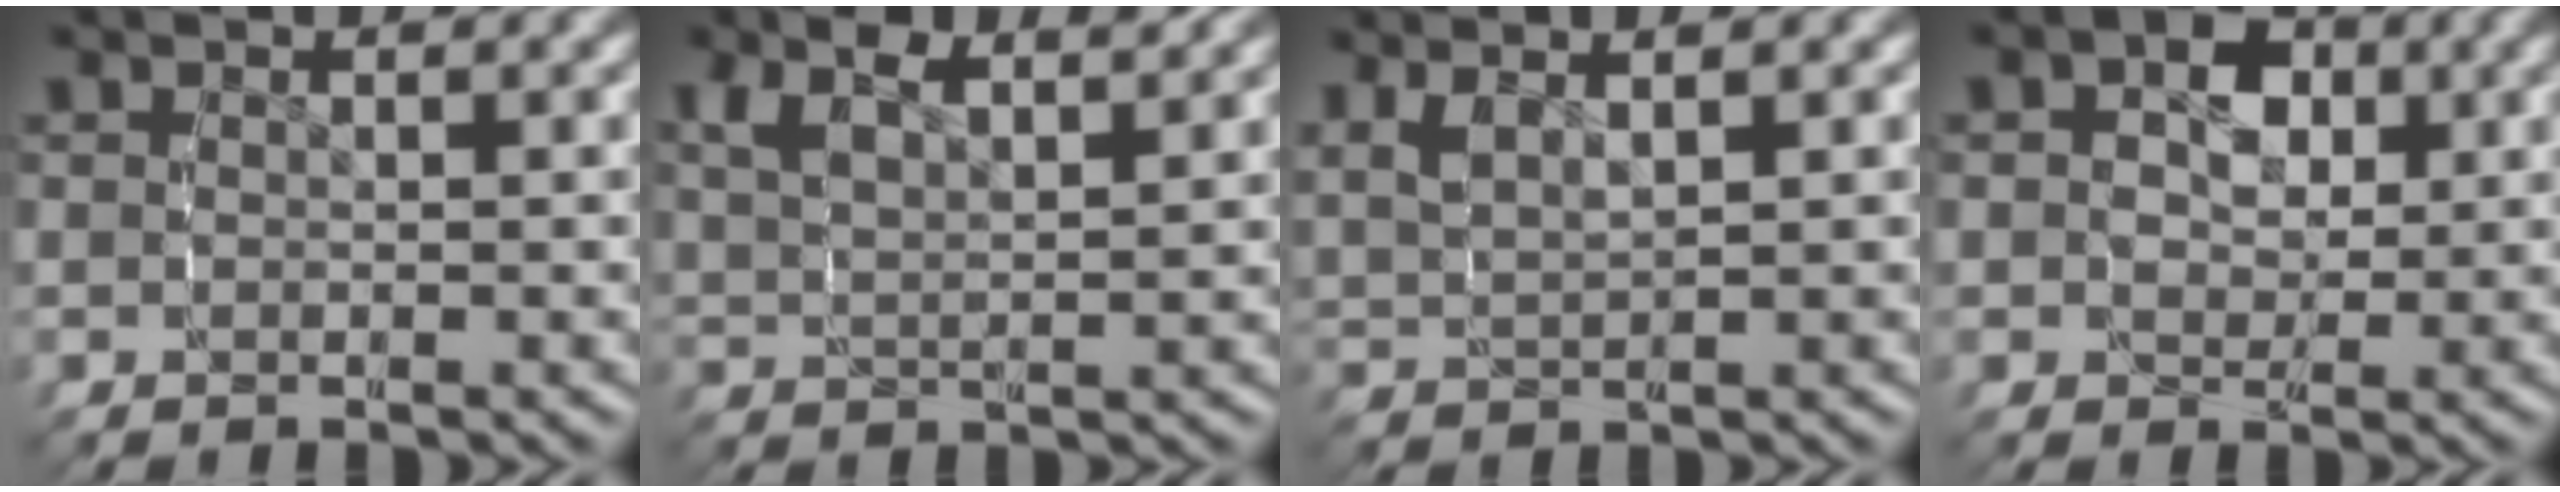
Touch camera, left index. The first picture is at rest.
{"total": 4.1, "force": [3.0, 1.3, 2.4], "torque": [-0.051, 0.002, 0.058]}
{"total": 2.8, "force": [2.1, 1.0, 1.5], "torque": [-0.037, 0.006, 0.042]}
{"total": 3.7, "force": [0.8, 3.0, 2.1], "torque": [-0.034, -0.010, 0.010]}